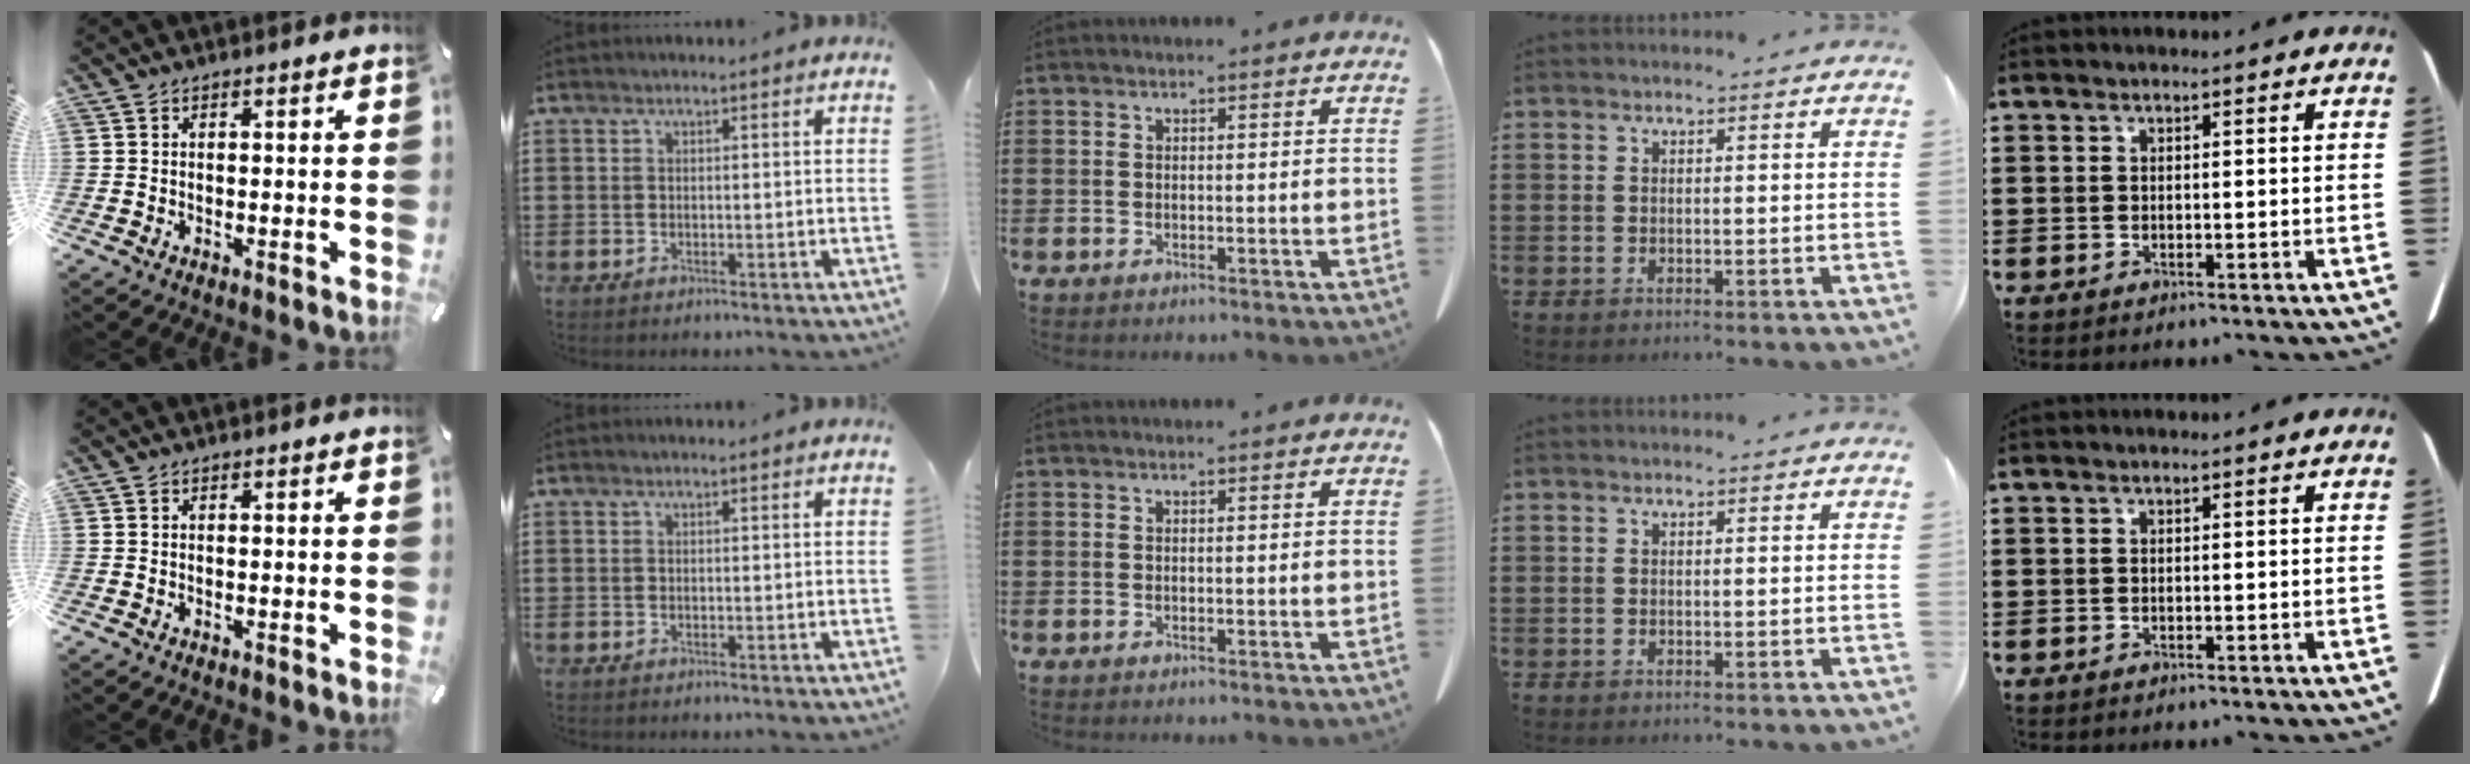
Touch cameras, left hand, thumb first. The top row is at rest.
{}